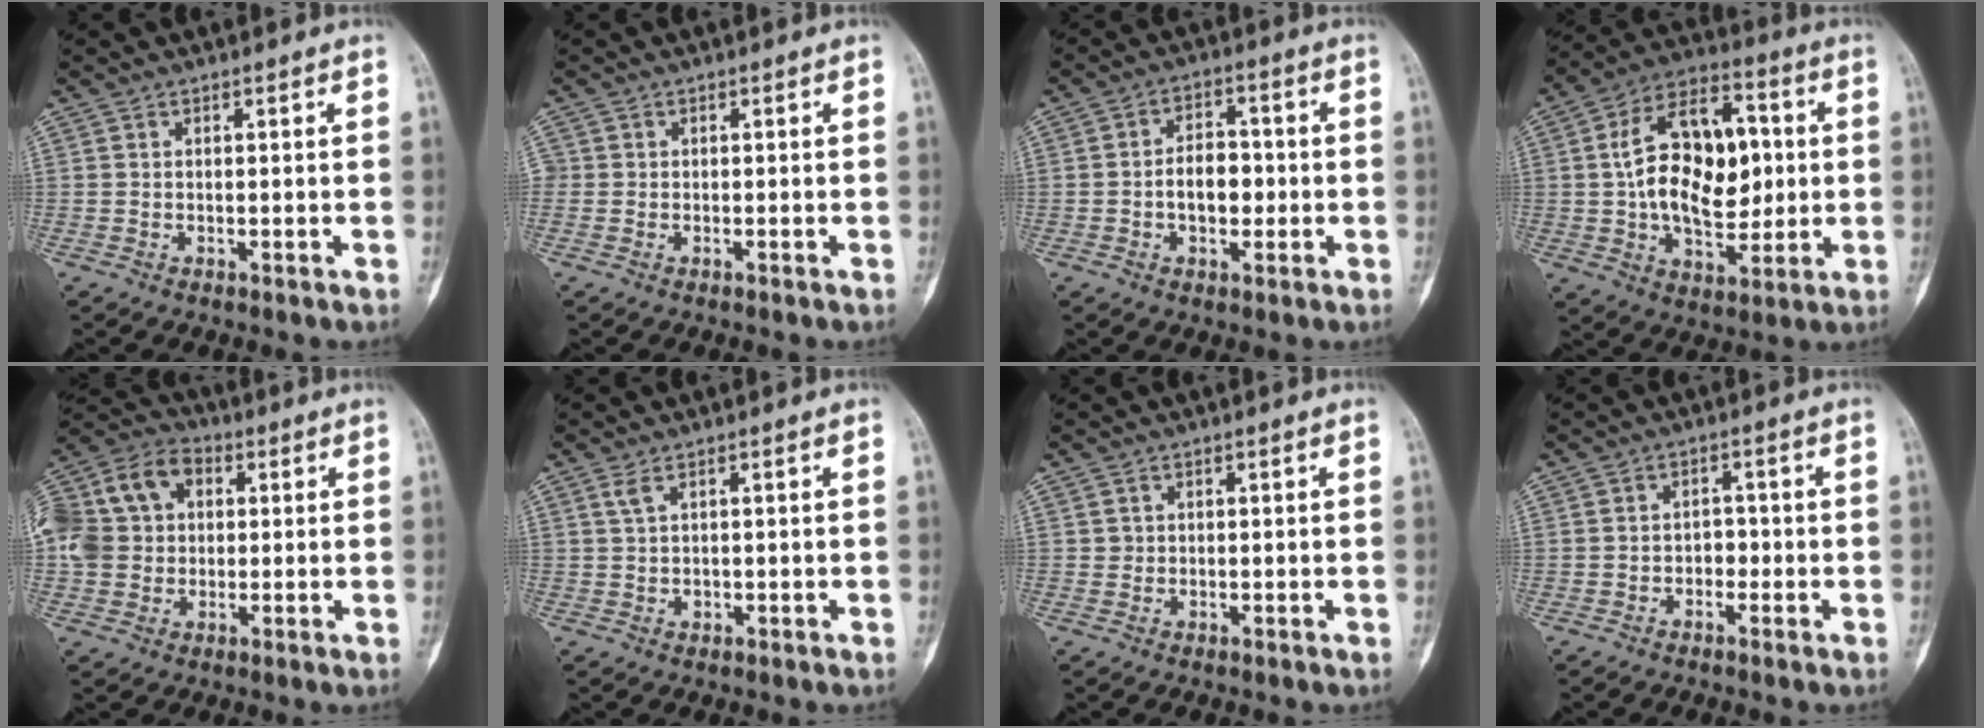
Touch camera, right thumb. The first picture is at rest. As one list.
[{"total": 1.0, "force": [0.0, 0.9, 0.2], "torque": [0.006, 0.004, -0.003]}, {"total": 7.2, "force": [-0.9, 4.6, 5.4], "torque": [-0.067, 0.016, -0.019]}, {"total": 20.6, "force": [1.6, 12.5, 16.3], "torque": [-0.234, 0.017, 0.028]}, {"total": 17.1, "force": [2.5, 13.6, 10.2], "torque": [-0.205, 0.038, 0.041]}, {"total": 1.8, "force": [0.7, 0.9, 1.4], "torque": [-0.031, -0.001, 0.018]}, {"total": 0.9, "force": [0.1, 0.8, 0.1], "torque": [0.006, 0.003, 0.003]}, {"total": 2.5, "force": [-0.8, 1.9, 1.5], "torque": [-0.004, 0.010, -0.017]}]